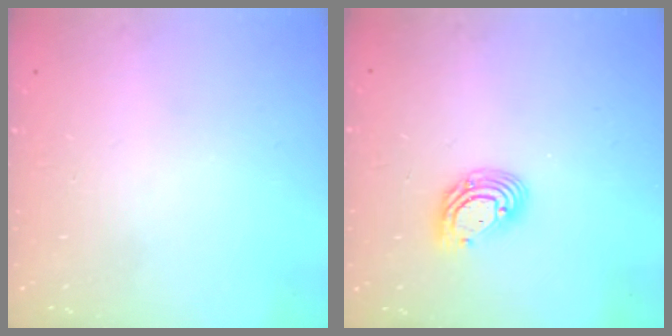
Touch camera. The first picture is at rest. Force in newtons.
{"total": 9.2, "press": 9.0, "slide": 1.5}